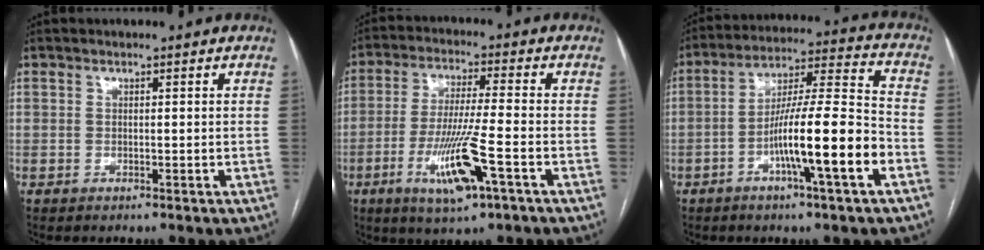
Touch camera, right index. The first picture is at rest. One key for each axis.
{"total": 11.2, "fx": -4.5, "fy": 0.6, "fz": 10.2, "tx": -0.199, "ty": -0.016, "tz": -0.081}
{"total": 14.7, "fx": -5.4, "fy": 0.1, "fz": 13.6, "tx": -0.232, "ty": 0.007, "tz": -0.094}